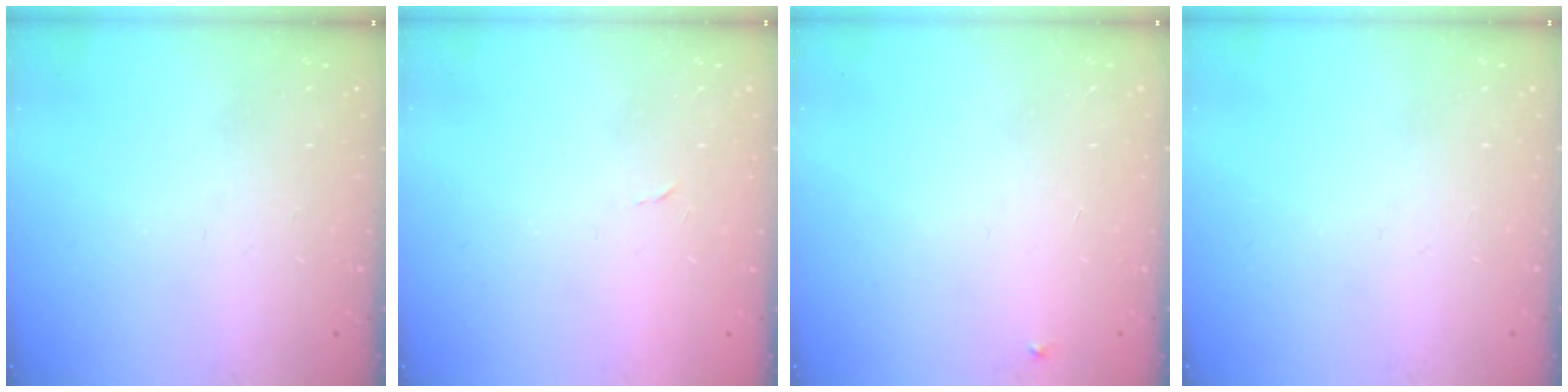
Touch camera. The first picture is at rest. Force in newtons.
{"total": 2.4, "press": 2.4, "slide": 0.4}
{"total": 2.7, "press": 2.7, "slide": 0.2}
{"total": 0.0}